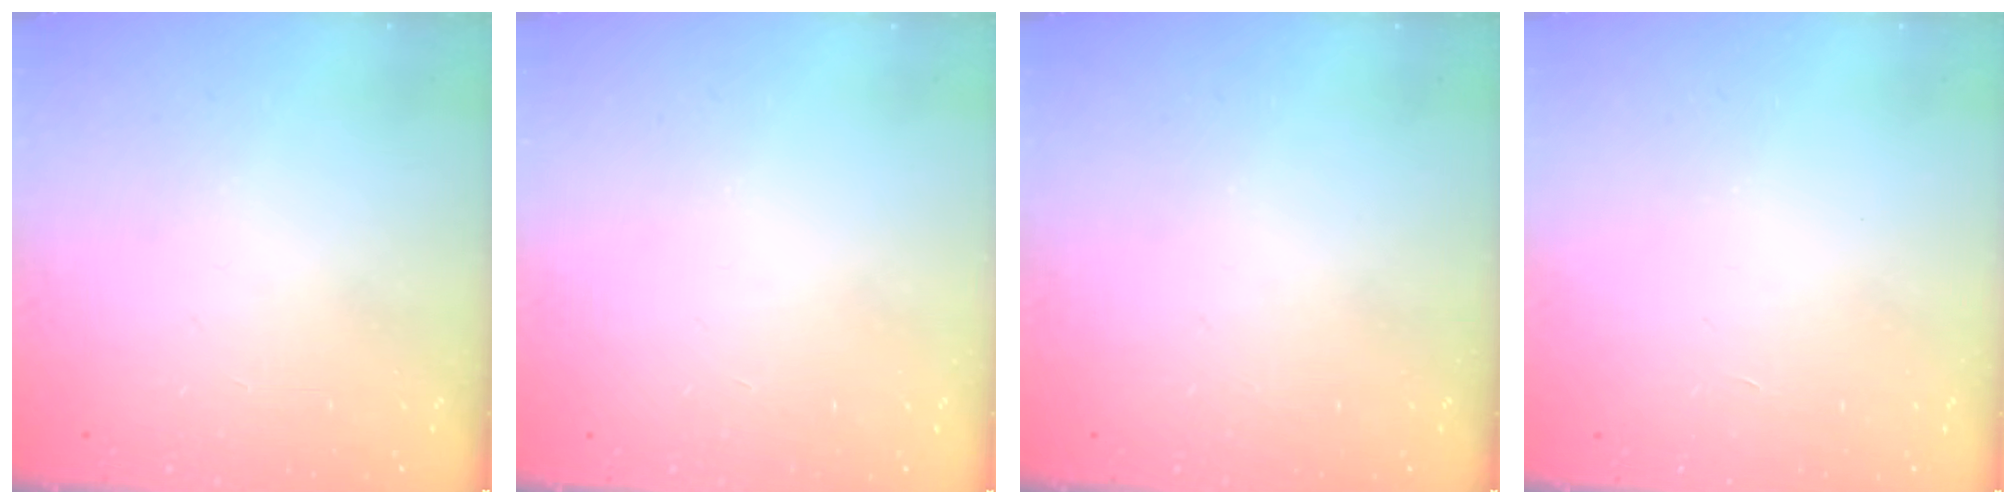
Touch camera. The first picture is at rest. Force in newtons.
{"total": 1.6, "press": 1.6, "slide": 0.1}
{"total": 0.0}
{"total": 1.6, "press": 1.6, "slide": 0.1}